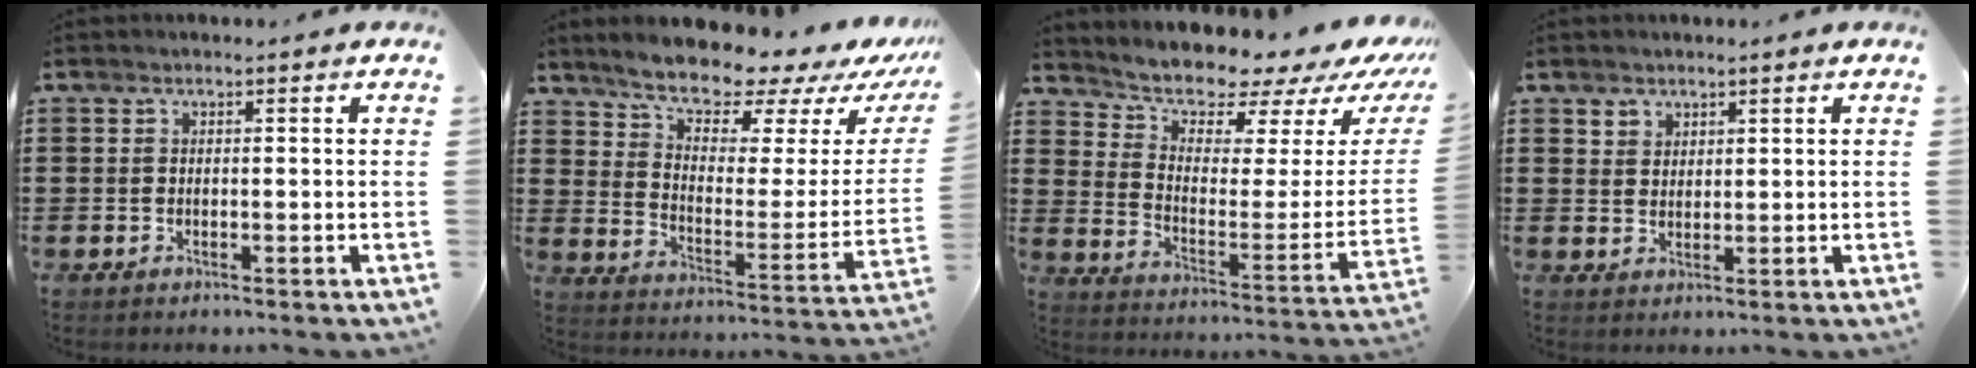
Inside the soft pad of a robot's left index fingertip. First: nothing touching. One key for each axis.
{"total": 9.2, "fx": 8.4, "fy": 2.0, "fz": 3.1, "tx": -0.079, "ty": -0.065, "tz": 0.140}
{"total": 6.2, "fx": 5.8, "fy": 2.0, "fz": 0.6, "tx": -0.036, "ty": -0.063, "tz": 0.094}
{"total": 2.1, "fx": 1.6, "fy": 1.4, "fz": 0.0, "tx": -0.004, "ty": 0.006, "tz": 0.031}